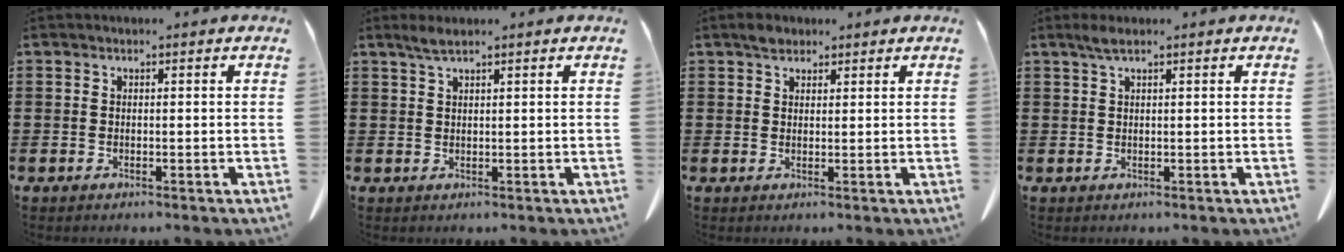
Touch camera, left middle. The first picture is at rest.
{"total": 2.0, "force": [1.5, 0.2, 1.4], "torque": [-0.029, 0.002, 0.027]}
{"total": 2.2, "force": [1.7, 1.2, 0.7], "torque": [-0.010, 0.002, 0.030]}
{"total": 1.8, "force": [1.0, 0.3, 1.4], "torque": [-0.030, 0.002, 0.019]}